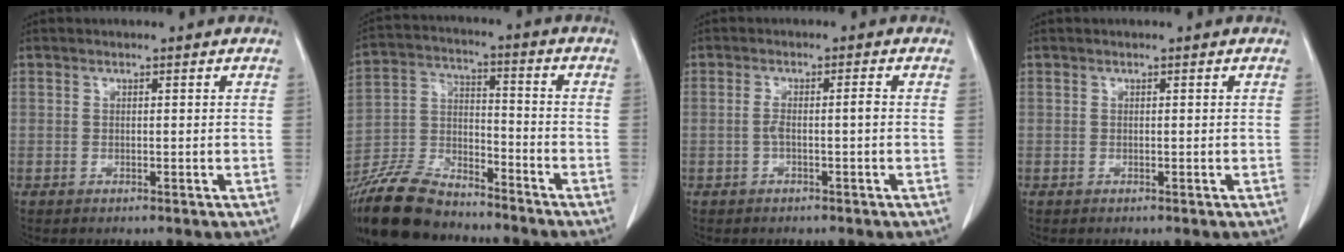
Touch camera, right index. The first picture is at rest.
{"total": 14.0, "force": [-12.5, 4.1, 4.9], "torque": [-0.097, 0.001, -0.228]}
{"total": 2.3, "force": [-0.5, 0.1, 2.3], "torque": [-0.043, 0.006, -0.007]}
{"total": 0.0}